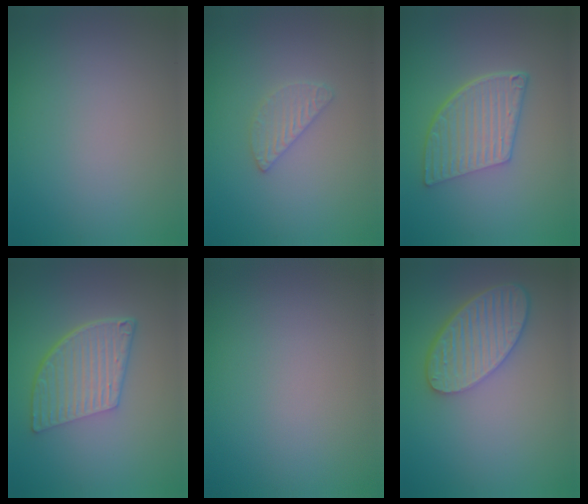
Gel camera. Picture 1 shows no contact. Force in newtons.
{"total": 1.9, "press": 1.8, "slide": 0.2}
{"total": 5.9, "press": 4.3, "slide": 4.0}
{"total": 6.1, "press": 4.1, "slide": 4.5}
{"total": 0.0}
{"total": 5.6, "press": 4.5, "slide": 3.4}